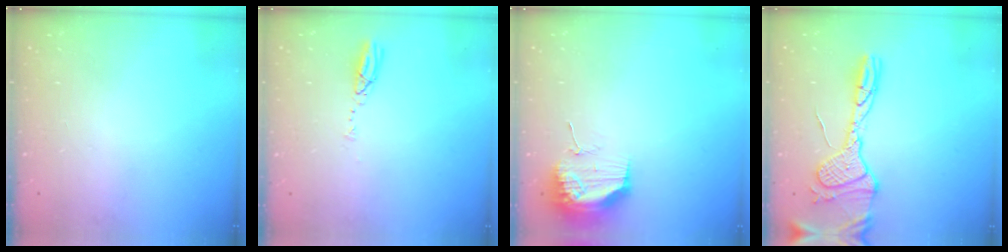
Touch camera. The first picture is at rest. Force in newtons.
{"total": 3.7, "press": 3.7, "slide": 0.1}
{"total": 17.9, "press": 13.8, "slide": 11.4}
{"total": 17.0, "press": 17.0, "slide": 1.6}